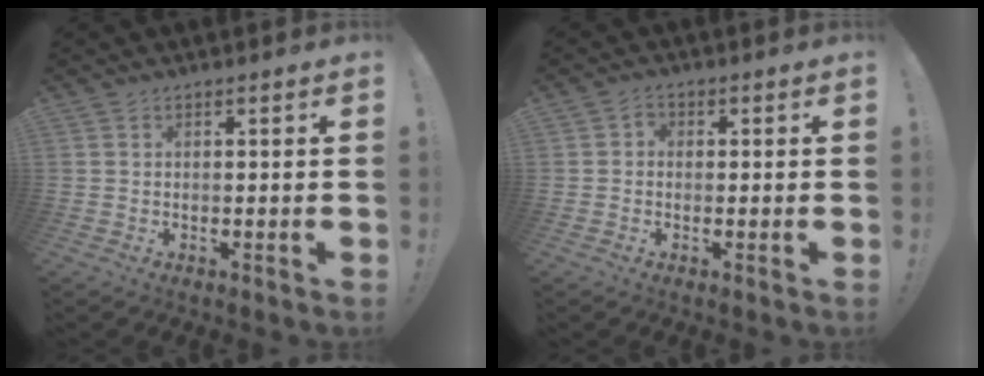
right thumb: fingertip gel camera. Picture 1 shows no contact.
{"total": 1.9, "force": [-0.7, 1.5, 1.0], "torque": [-0.017, 0.007, -0.014]}